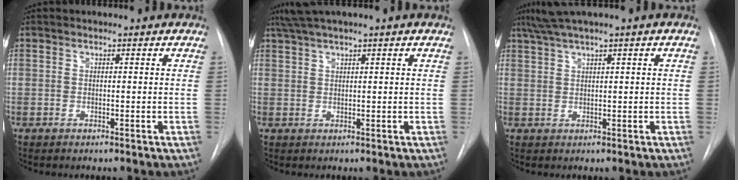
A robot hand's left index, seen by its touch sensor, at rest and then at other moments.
{"total": 4.3, "force": [2.9, -1.0, 3.0], "torque": [-0.059, 0.024, 0.062]}
{"total": 4.1, "force": [2.4, -1.0, 3.2], "torque": [-0.072, 0.016, 0.055]}